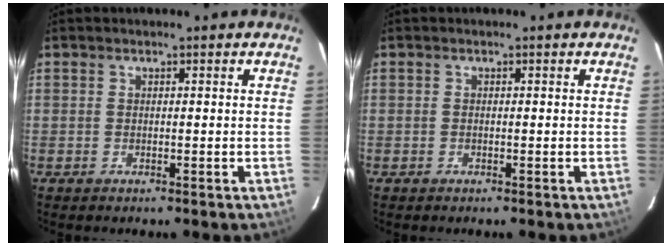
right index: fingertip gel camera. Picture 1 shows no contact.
{"total": 0.0}